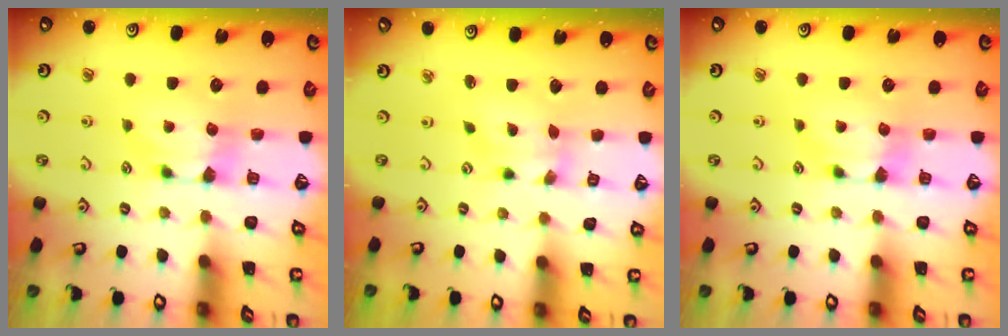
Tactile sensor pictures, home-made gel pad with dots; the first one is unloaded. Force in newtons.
{"total": 3.4, "press": 3.0, "slide": 1.7}
{"total": 0.0}